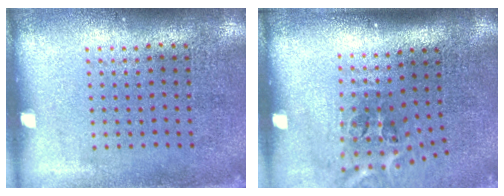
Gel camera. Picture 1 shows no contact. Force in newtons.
{"total": 2.2, "press": 1.3, "slide": 1.7}